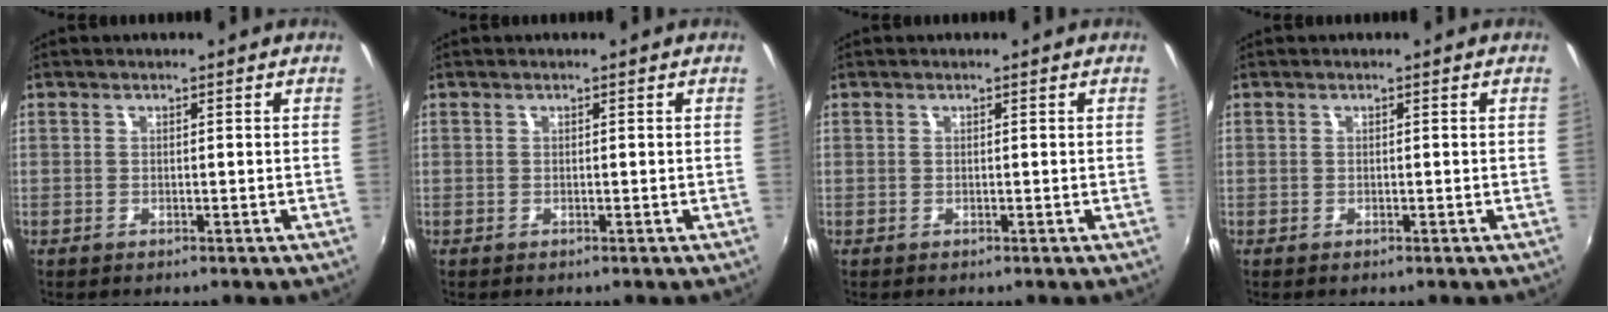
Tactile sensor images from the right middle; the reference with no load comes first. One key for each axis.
{"total": 0.0}
{"total": 0.0}
{"total": 0.0}